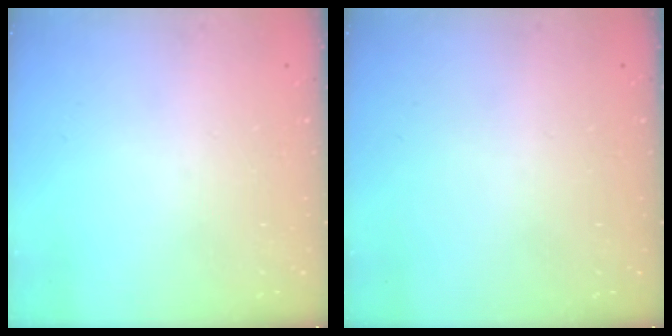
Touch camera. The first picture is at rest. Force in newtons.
{"total": 0.0}